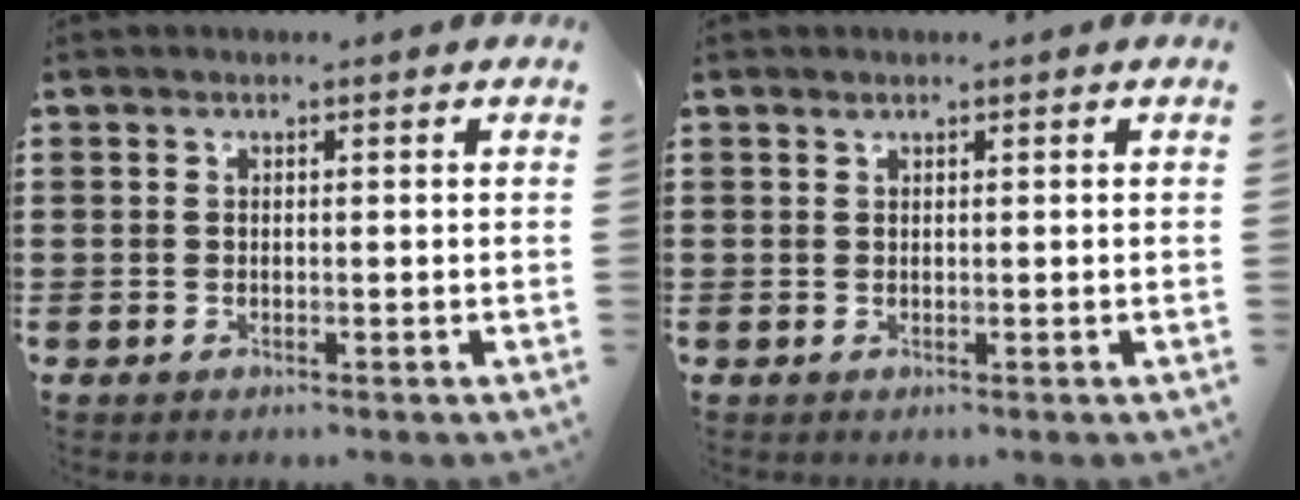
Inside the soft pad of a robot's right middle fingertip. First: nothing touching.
{"total": 0.6, "force": [0.6, -0.1, 0.2], "torque": [-0.006, -0.002, 0.011]}